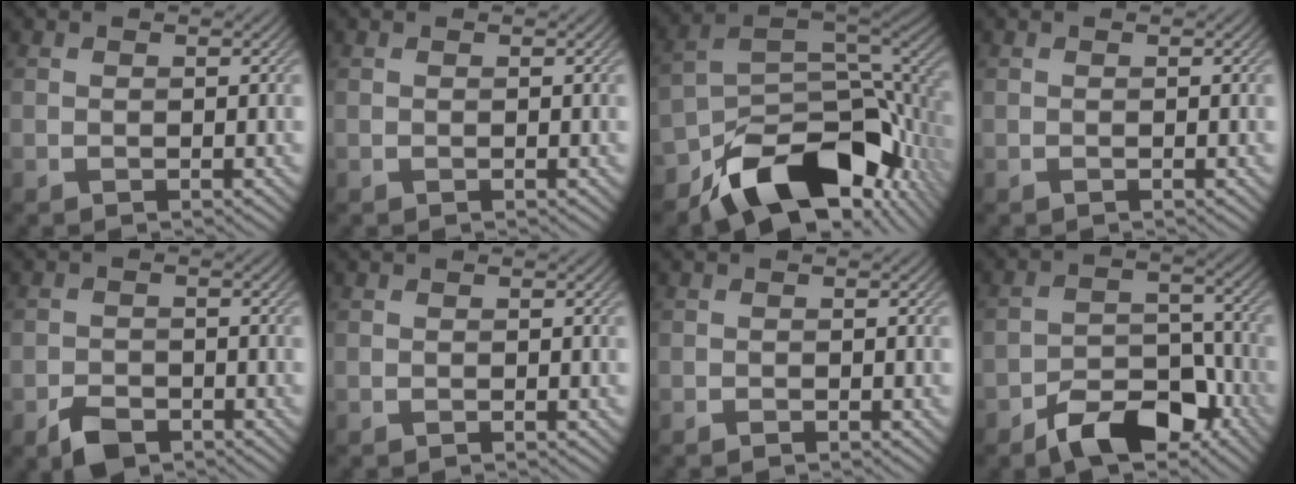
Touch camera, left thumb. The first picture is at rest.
{"total": 0.0}
{"total": 15.5, "force": [-9.5, 7.8, 9.4], "torque": [-0.167, -0.027, -0.152]}
{"total": 0.0}
{"total": 3.6, "force": [-2.5, 1.9, 1.7], "torque": [-0.033, -0.005, -0.051]}
{"total": 0.0}
{"total": 0.6, "force": [-0.5, 0.2, 0.3], "torque": [-0.003, -0.003, -0.007]}
{"total": 8.9, "force": [-6.1, 4.4, 4.8], "torque": [-0.069, 0.005, -0.114]}